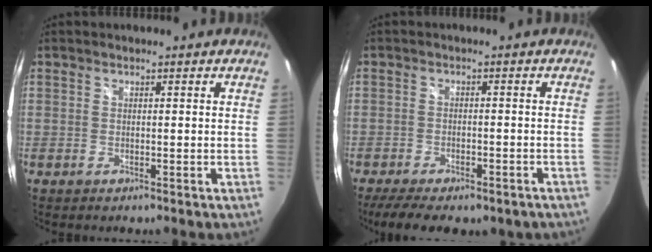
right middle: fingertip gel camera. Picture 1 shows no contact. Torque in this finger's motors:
{"motor_torque": [1.11, -1.03, 0.17, 0.10]}